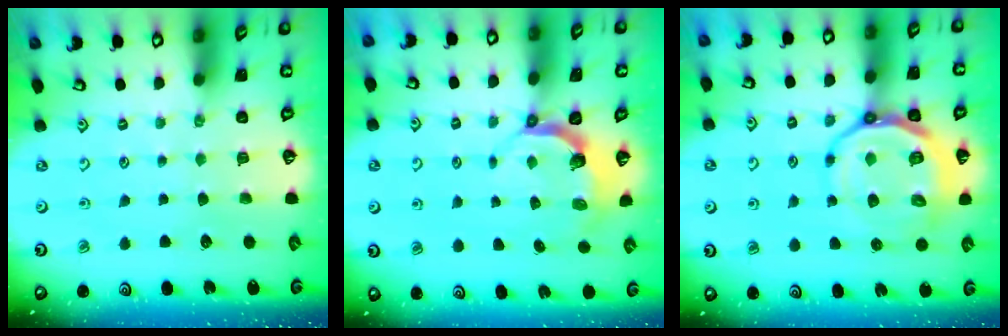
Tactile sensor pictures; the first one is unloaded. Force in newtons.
{"total": 4.4, "press": 3.2, "slide": 3.0}
{"total": 15.0, "press": 14.8, "slide": 2.7}